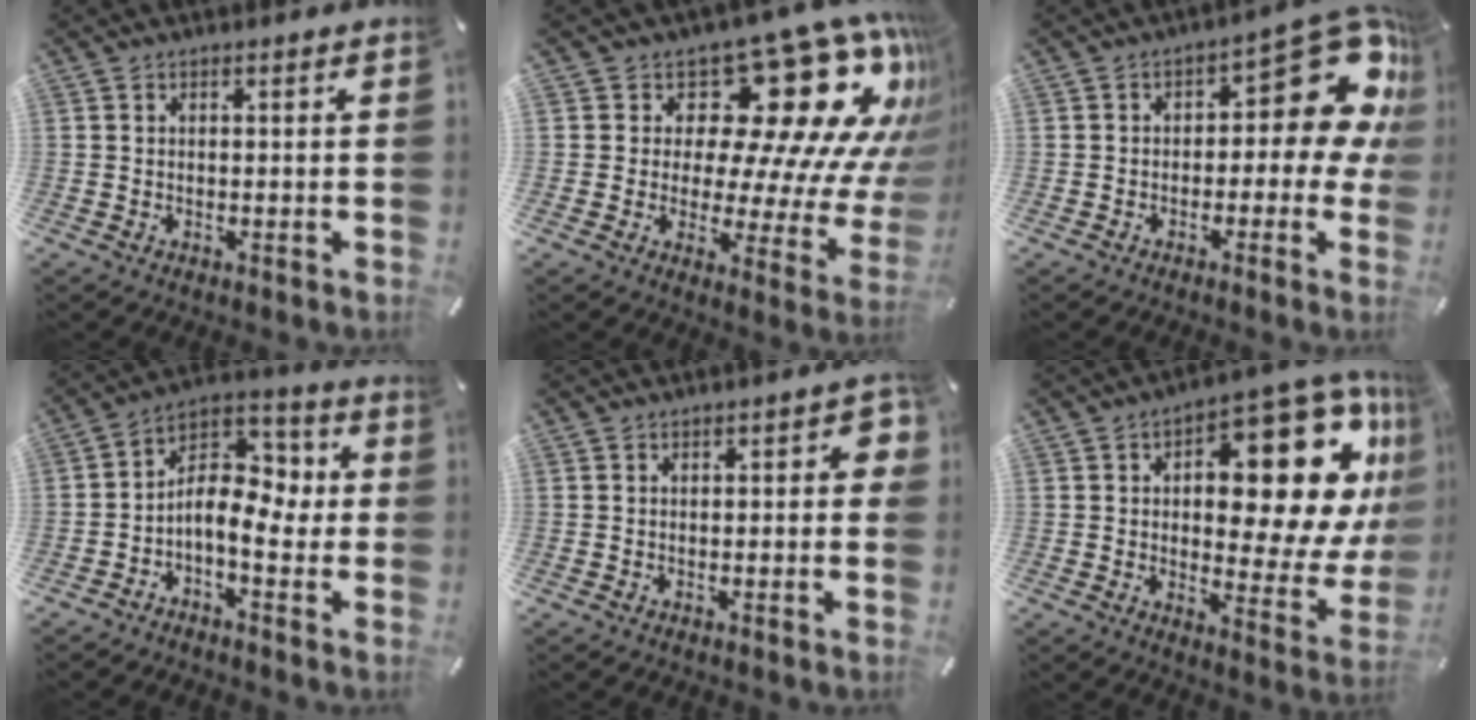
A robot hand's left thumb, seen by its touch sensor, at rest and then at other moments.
{"total": 23.1, "force": [10.9, 11.3, 16.9], "torque": [-0.201, -0.108, 0.191]}
{"total": 15.1, "force": [6.3, 7.0, 11.8], "torque": [-0.135, -0.054, 0.101]}
{"total": 9.4, "force": [-2.2, 5.9, 7.0], "torque": [-0.118, -0.002, -0.042]}
{"total": 3.5, "force": [-0.1, 1.6, 3.0], "torque": [-0.039, 0.005, -0.006]}
{"total": 23.0, "force": [8.9, 11.1, 18.0], "torque": [-0.193, -0.088, 0.143]}